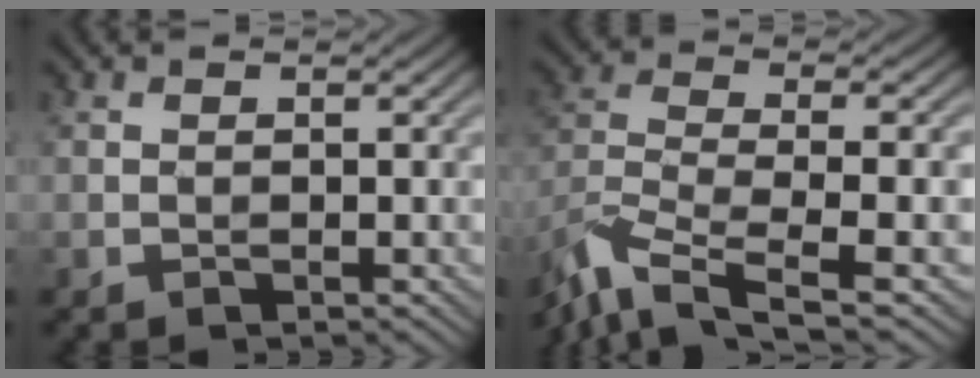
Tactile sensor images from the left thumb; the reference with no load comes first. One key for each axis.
{"total": 10.6, "fx": -7.1, "fy": 2.8, "fz": 7.3, "tx": -0.158, "ty": -0.014, "tz": -0.129}